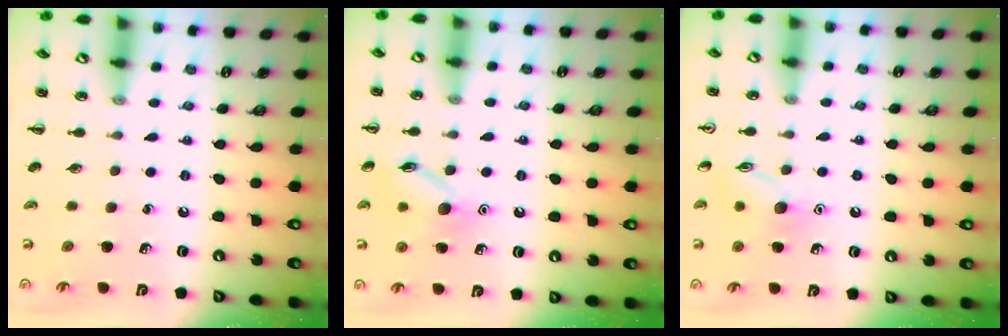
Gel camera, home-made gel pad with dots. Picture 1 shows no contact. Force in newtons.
{"total": 10.9, "press": 10.9, "slide": 0.5}
{"total": 9.2, "press": 9.2, "slide": 0.4}